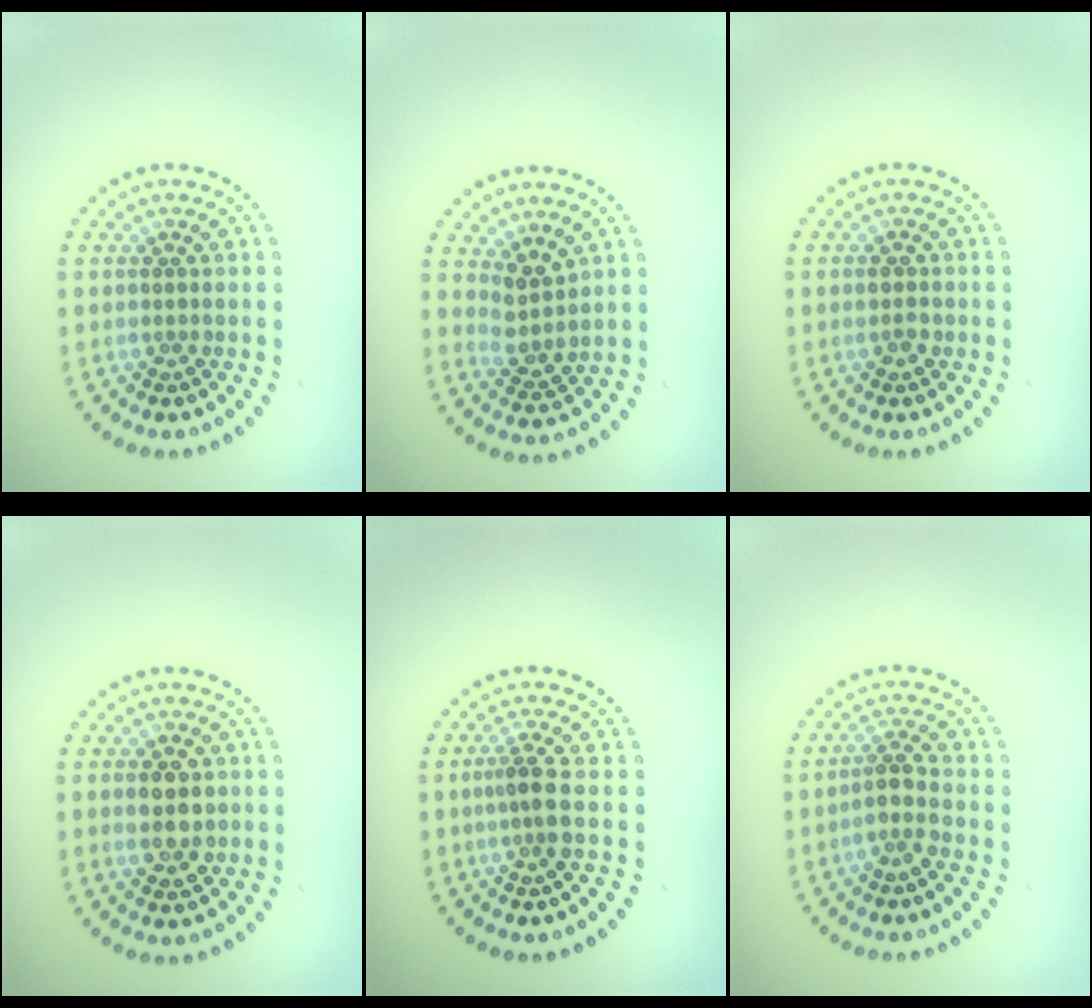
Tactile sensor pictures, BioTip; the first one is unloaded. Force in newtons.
{"total": 2.5, "press": 2.0, "slide": 1.5}
{"total": 1.4, "press": 1.4, "slide": 0.1}
{"total": 2.8, "press": 2.8, "slide": 0.2}
{"total": 2.2, "press": 1.7, "slide": 1.5}
{"total": 2.3, "press": 1.8, "slide": 1.4}